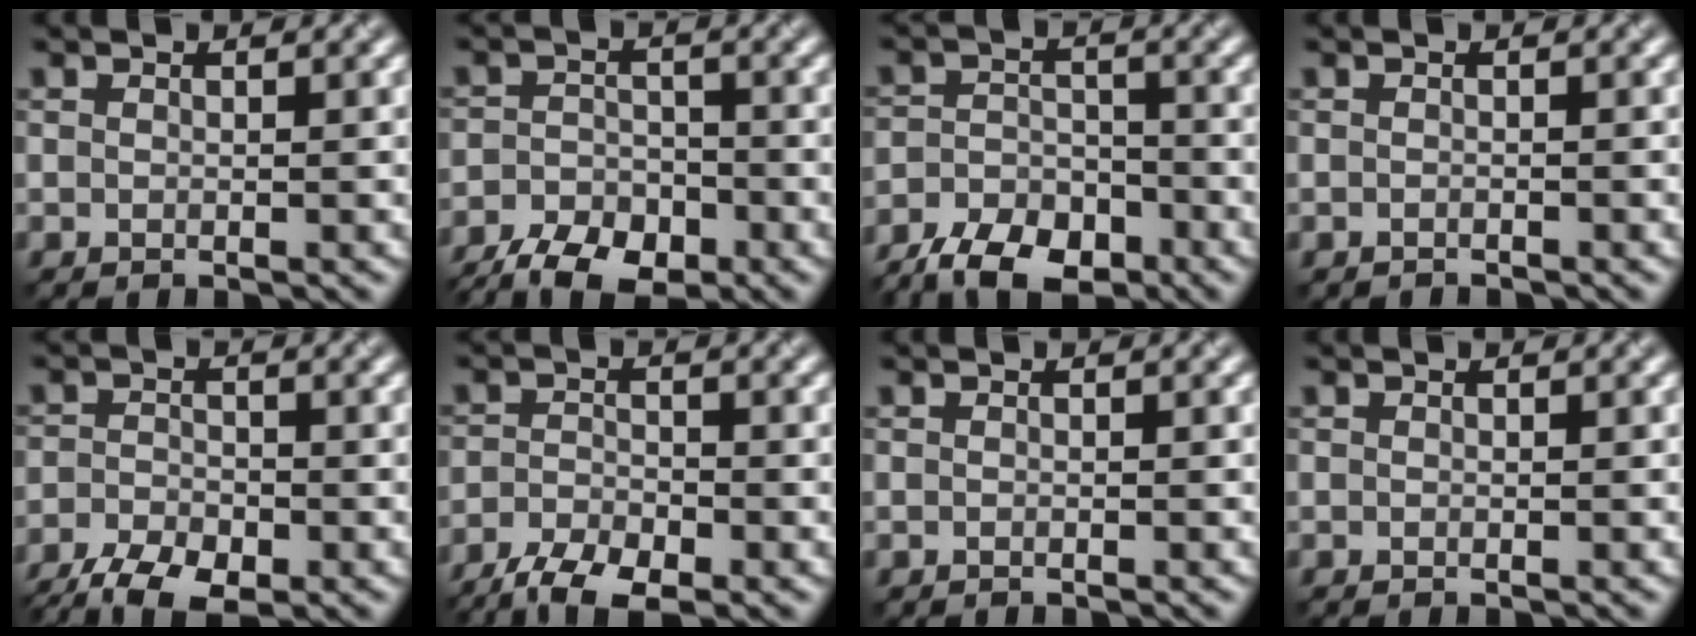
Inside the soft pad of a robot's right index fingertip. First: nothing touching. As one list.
[{"total": 7.6, "force": [-5.8, 3.5, 3.3], "torque": [-0.055, -0.023, -0.099]}, {"total": 7.8, "force": [-6.3, 3.6, 3.0], "torque": [-0.047, -0.021, -0.107]}, {"total": 0.9, "force": [-0.9, 0.1, 0.0], "torque": [0.001, -0.003, -0.017]}, {"total": 6.9, "force": [-5.0, 3.0, 3.7], "torque": [-0.070, -0.025, -0.087]}, {"total": 5.8, "force": [-4.4, 1.8, 3.3], "torque": [-0.065, -0.014, -0.088]}, {"total": 0.0}, {"total": 0.0}]